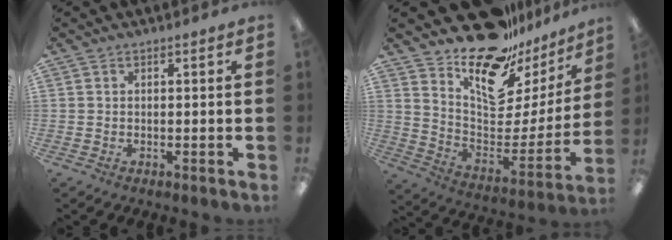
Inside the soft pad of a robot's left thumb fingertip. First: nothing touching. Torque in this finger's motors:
{"motor_torque": [1.43, 1.50, 1.10, -1.74, 0.20]}